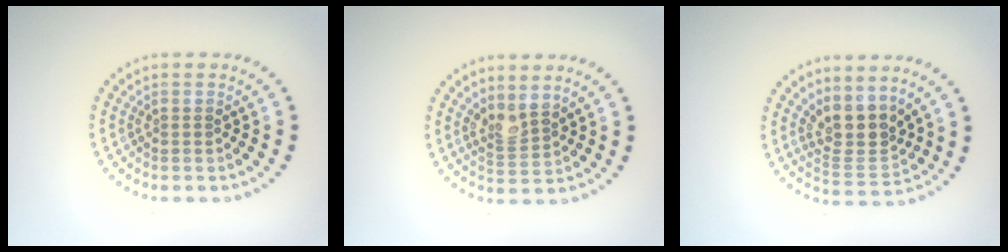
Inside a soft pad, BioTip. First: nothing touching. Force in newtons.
{"total": 2.1, "press": 1.6, "slide": 1.4}
{"total": 3.9, "press": 3.2, "slide": 2.1}